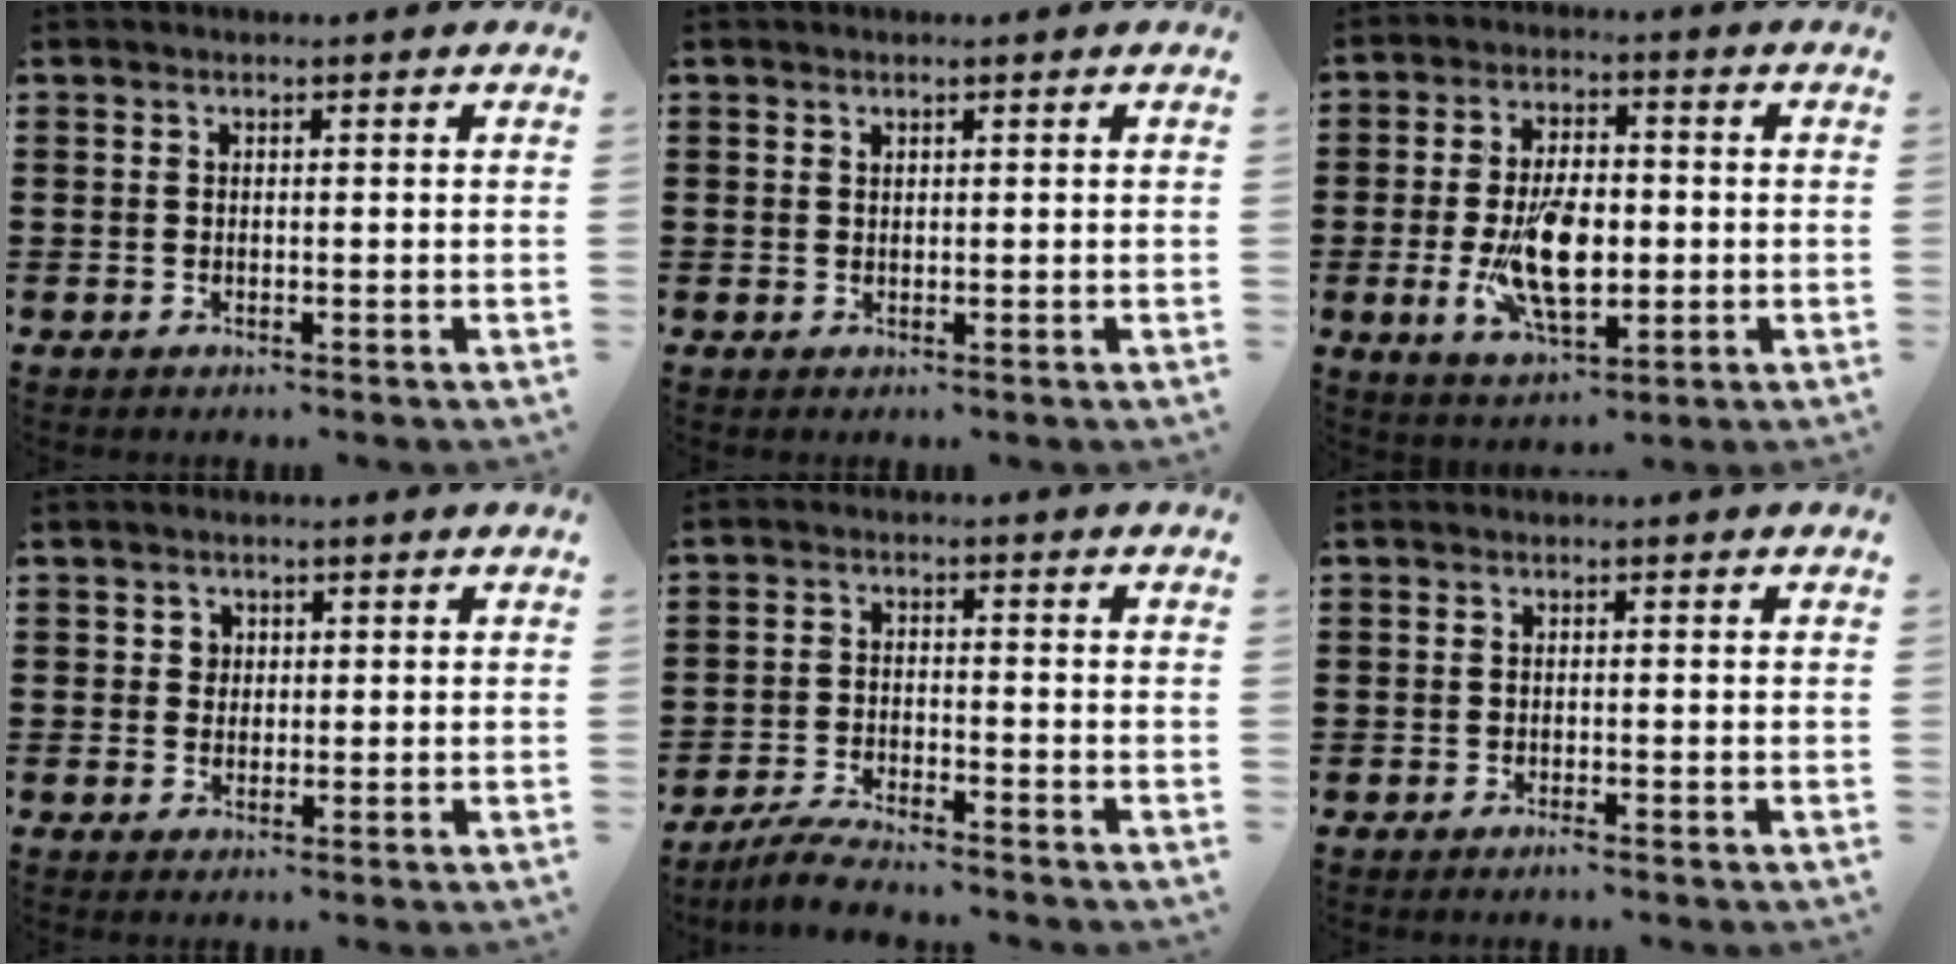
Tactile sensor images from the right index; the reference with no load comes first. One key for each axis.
{"total": 0.6, "fx": 0.4, "fy": 0.4, "fz": 0.1, "tx": -0.004, "ty": 0.001, "tz": 0.009}
{"total": 11.7, "fx": -1.5, "fy": 5.8, "fz": 10.1, "tx": -0.207, "ty": -0.010, "tz": -0.028}
{"total": 1.7, "fx": 0.5, "fy": 1.6, "fz": 0.4, "tx": -0.014, "ty": 0.008, "tz": 0.009}
{"total": 3.9, "fx": -3.7, "fy": 0.0, "fz": 1.1, "tx": -0.028, "ty": 0.000, "tz": -0.077}
{"total": 0.8, "fx": -0.6, "fy": 0.1, "fz": 0.5, "tx": -0.012, "ty": -0.004, "tz": -0.010}